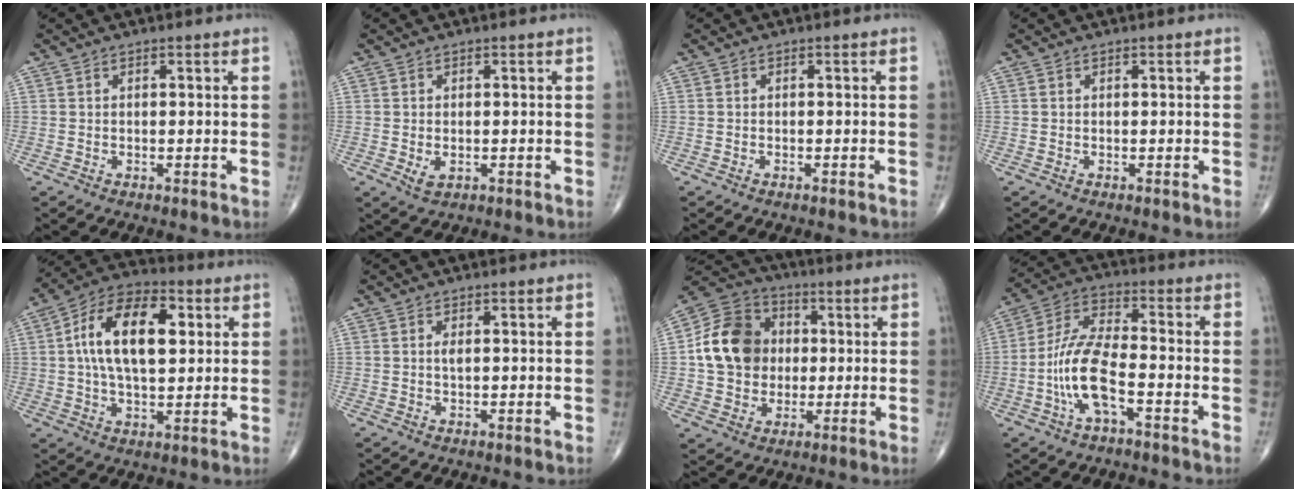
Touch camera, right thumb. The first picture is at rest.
{"total": 2.1, "force": [-0.3, 1.4, 1.6], "torque": [-0.020, -0.002, 0.000]}
{"total": 0.7, "force": [-0.6, 0.1, 0.4], "torque": [-0.012, 0.001, -0.006]}
{"total": 0.0}
{"total": 16.7, "force": [3.3, 8.7, 13.9], "torque": [-0.232, 0.015, 0.050]}
{"total": 1.1, "force": [0.2, 0.3, 1.1], "torque": [-0.023, -0.001, 0.003]}
{"total": 14.5, "force": [1.1, 12.1, 7.9], "torque": [-0.122, 0.019, 0.015]}
{"total": 10.9, "force": [-3.7, 3.8, 9.6], "torque": [-0.205, 0.038, -0.074]}